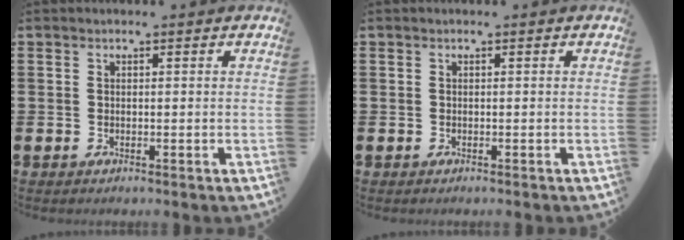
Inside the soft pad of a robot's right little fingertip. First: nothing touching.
{"total": 0.0}